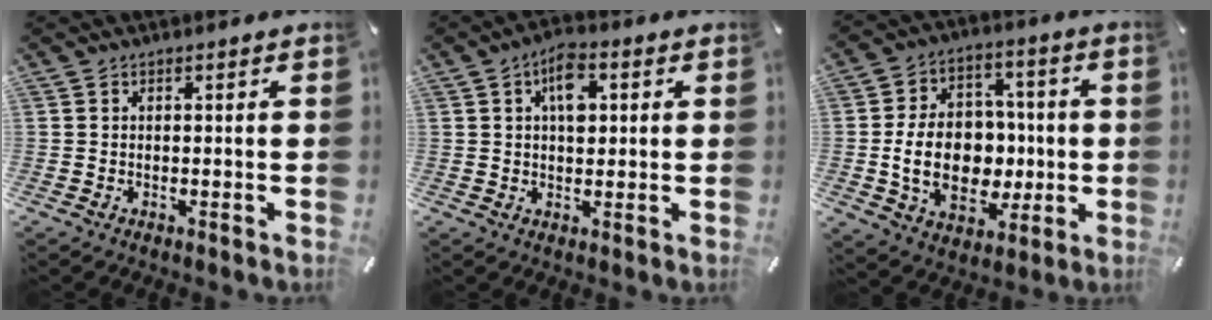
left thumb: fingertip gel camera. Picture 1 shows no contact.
{"total": 7.3, "force": [1.9, 4.4, 5.5], "torque": [-0.080, 0.000, 0.028]}
{"total": 16.6, "force": [-1.5, 12.8, 10.5], "torque": [-0.197, 0.008, -0.018]}